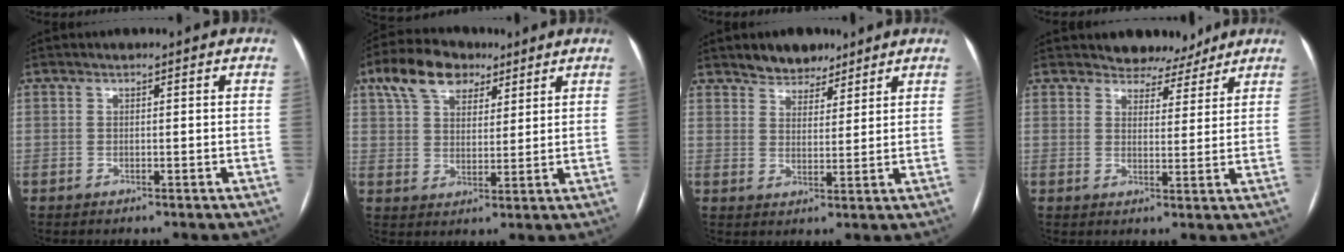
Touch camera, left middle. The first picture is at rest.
{"total": 10.0, "force": [6.1, 5.8, 5.5], "torque": [-0.107, 0.031, 0.108]}
{"total": 5.5, "force": [4.5, 2.8, 1.5], "torque": [-0.022, 0.005, 0.078]}
{"total": 5.3, "force": [4.7, 2.3, 0.3], "torque": [0.002, -0.001, 0.060]}